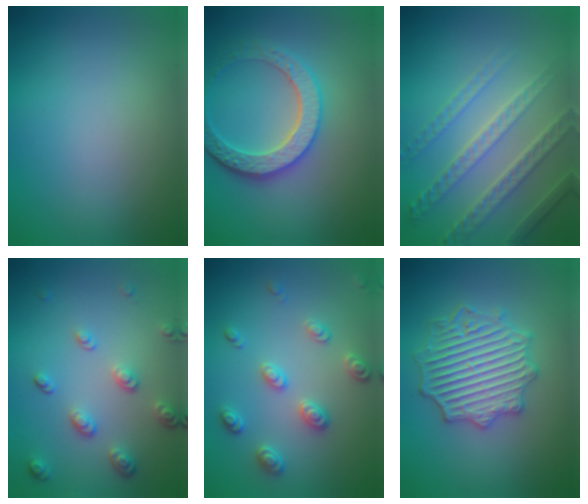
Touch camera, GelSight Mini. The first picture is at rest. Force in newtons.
{"total": 4.3, "press": 4.1, "slide": 1.5}
{"total": 4.1, "press": 4.1, "slide": 0.2}
{"total": 3.4, "press": 2.6, "slide": 2.2}
{"total": 2.8, "press": 2.6, "slide": 1.1}
{"total": 5.2, "press": 5.1, "slide": 0.9}